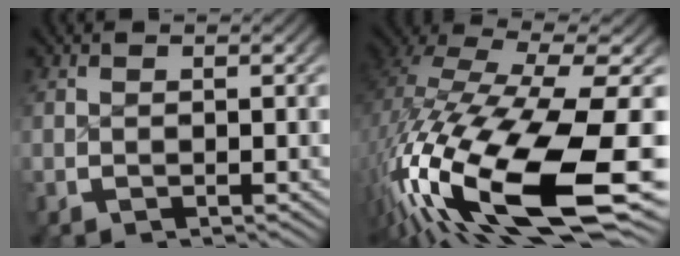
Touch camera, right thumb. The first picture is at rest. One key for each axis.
{"total": 18.5, "fx": -2.6, "fy": 10.3, "fz": 15.1, "tx": -0.321, "ty": -0.054, "tz": -0.010}